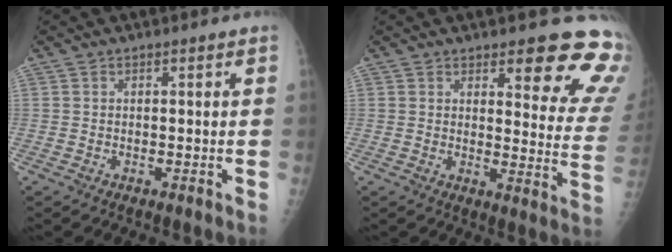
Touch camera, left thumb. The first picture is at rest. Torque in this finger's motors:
{"motor_torque": [3.22, 1.78, 1.08, -0.80, 0.33]}